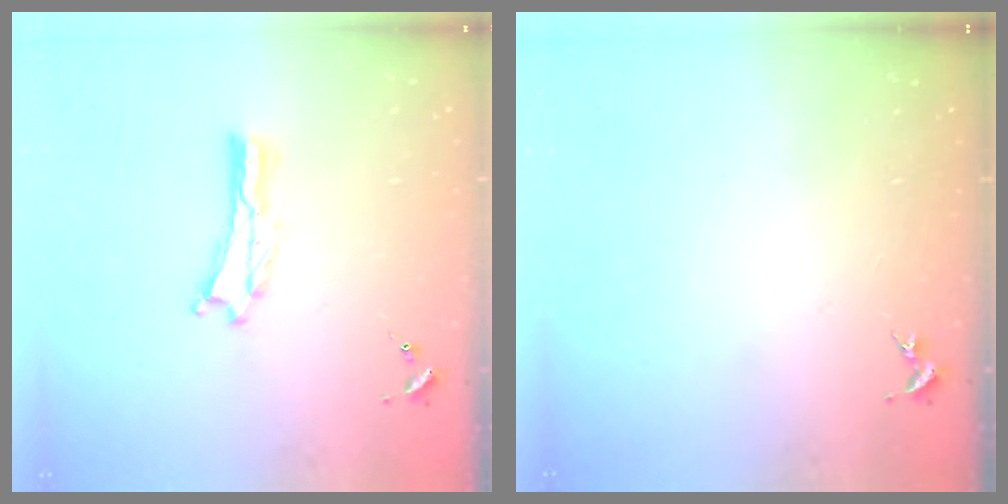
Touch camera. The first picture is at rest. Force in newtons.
{"total": 0.0}